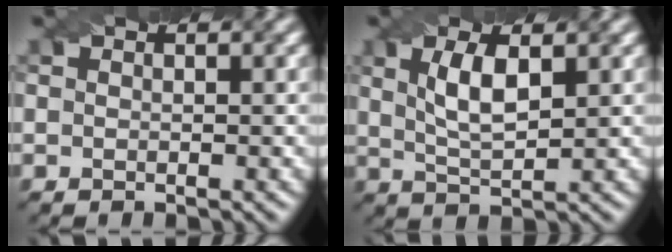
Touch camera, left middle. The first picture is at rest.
{"total": 4.1, "force": [1.3, 1.5, 3.6], "torque": [-0.078, 0.001, 0.027]}